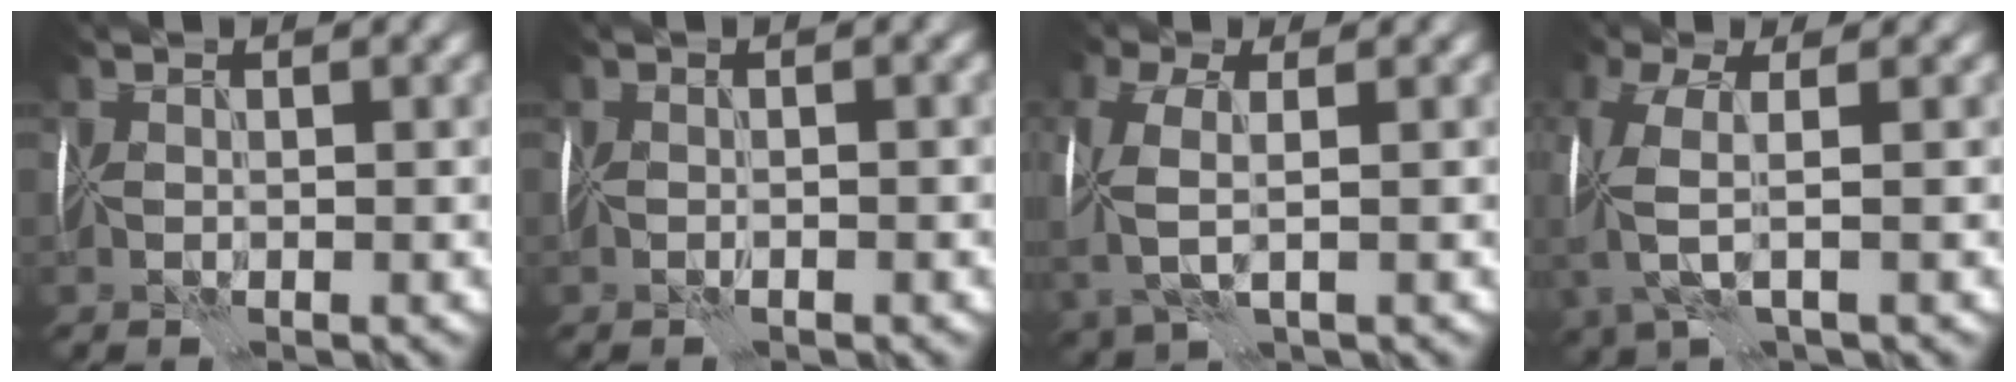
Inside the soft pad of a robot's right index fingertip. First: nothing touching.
{"total": 1.0, "force": [-0.1, 0.3, 1.0], "torque": [-0.008, 0.000, -0.006]}
{"total": 5.3, "force": [-0.3, 2.7, 4.6], "torque": [-0.121, -0.003, -0.010]}
{"total": 4.9, "force": [-1.0, 1.9, 4.4], "torque": [-0.120, -0.007, -0.028]}